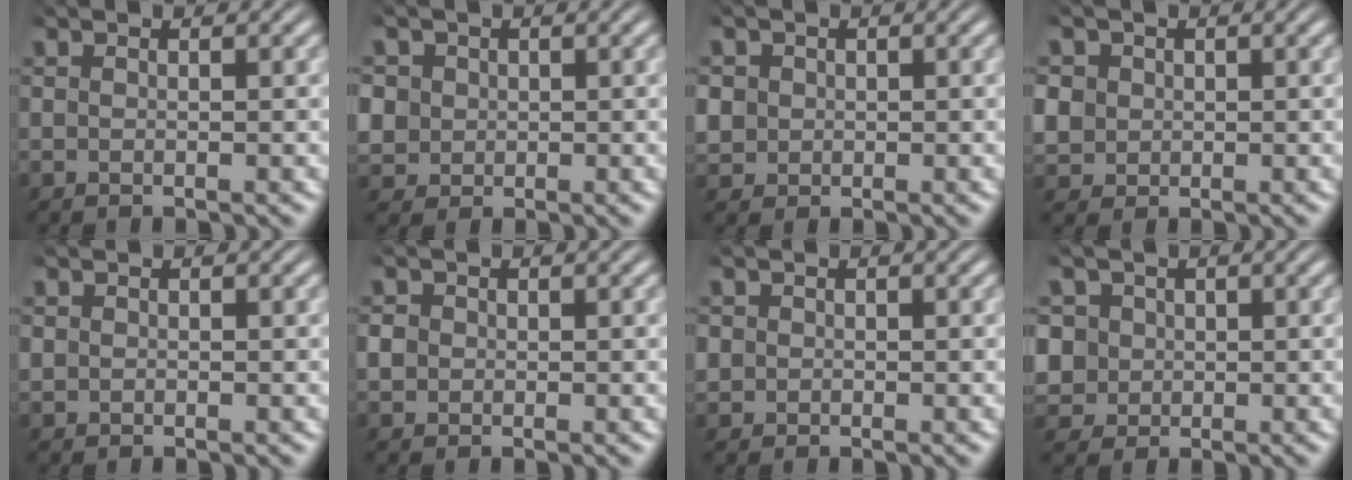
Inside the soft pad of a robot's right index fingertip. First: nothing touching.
{"total": 4.9, "force": [0.2, 4.5, 1.9], "torque": [-0.058, -0.017, 0.011]}
{"total": 3.2, "force": [0.1, 3.0, 1.2], "torque": [-0.039, -0.012, 0.008]}
{"total": 3.9, "force": [0.2, 3.5, 1.5], "torque": [-0.047, -0.013, 0.012]}
{"total": 0.6, "force": [-0.1, 0.6, 0.2], "torque": [-0.009, -0.009, 0.004]}
{"total": 1.6, "force": [-0.2, 1.5, 0.6], "torque": [-0.022, -0.005, -0.001]}
{"total": 1.7, "force": [-0.2, 1.7, 0.4], "torque": [-0.021, -0.012, 0.002]}
{"total": 6.9, "force": [0.1, 6.4, 2.7], "torque": [-0.080, -0.026, 0.009]}